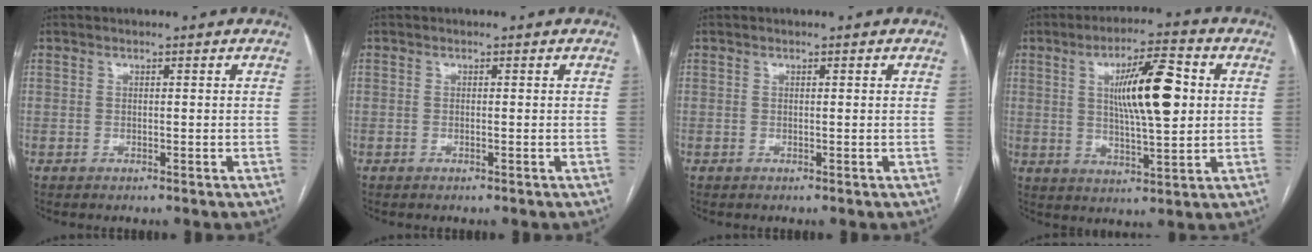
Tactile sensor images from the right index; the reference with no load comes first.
{"total": 0.0}
{"total": 0.0}
{"total": 11.9, "force": [2.3, 2.1, 11.4], "torque": [-0.193, 0.008, 0.037]}